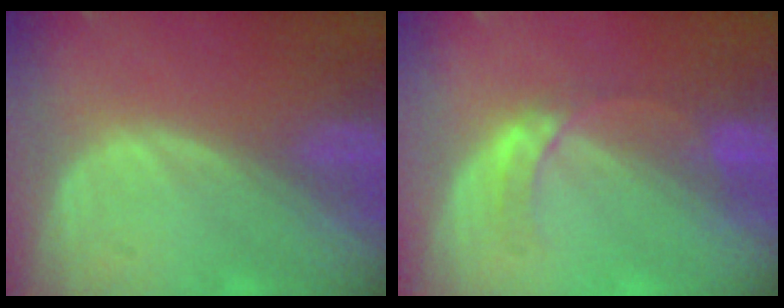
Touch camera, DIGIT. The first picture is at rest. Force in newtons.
{"total": 3.3, "press": 3.3, "slide": 0.3}